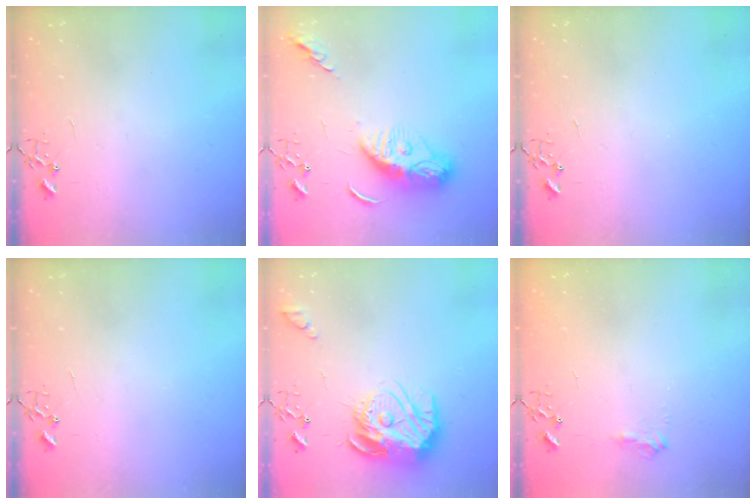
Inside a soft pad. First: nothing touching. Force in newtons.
{"total": 11.6, "press": 11.6, "slide": 1.0}
{"total": 0.0}
{"total": 0.0}
{"total": 16.7, "press": 16.7, "slide": 1.6}
{"total": 8.4, "press": 8.4, "slide": 0.8}